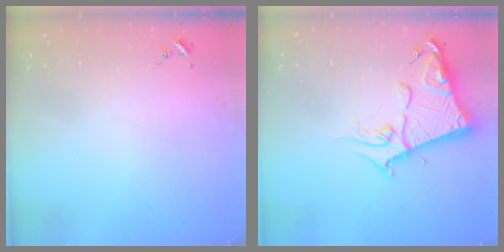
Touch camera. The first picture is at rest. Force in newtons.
{"total": 14.8, "press": 14.8, "slide": 1.5}